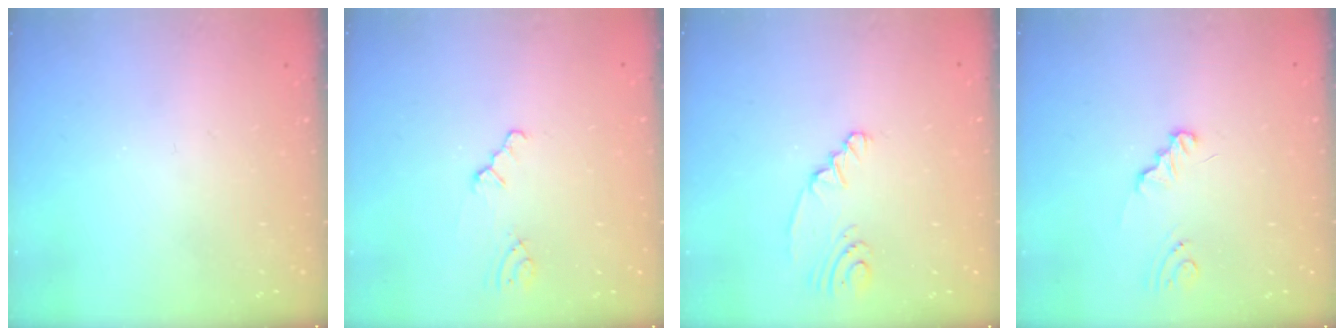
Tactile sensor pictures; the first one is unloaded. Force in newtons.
{"total": 0.8, "press": 0.8, "slide": 0.2}
{"total": 2.9, "press": 2.7, "slide": 0.9}
{"total": 1.0, "press": 1.0, "slide": 0.1}